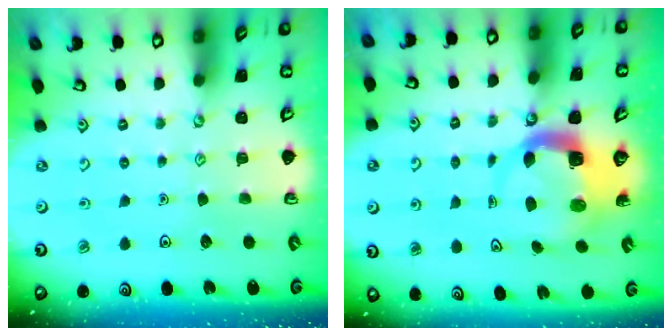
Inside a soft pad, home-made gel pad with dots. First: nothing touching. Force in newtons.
{"total": 4.0, "press": 4.0, "slide": 0.3}